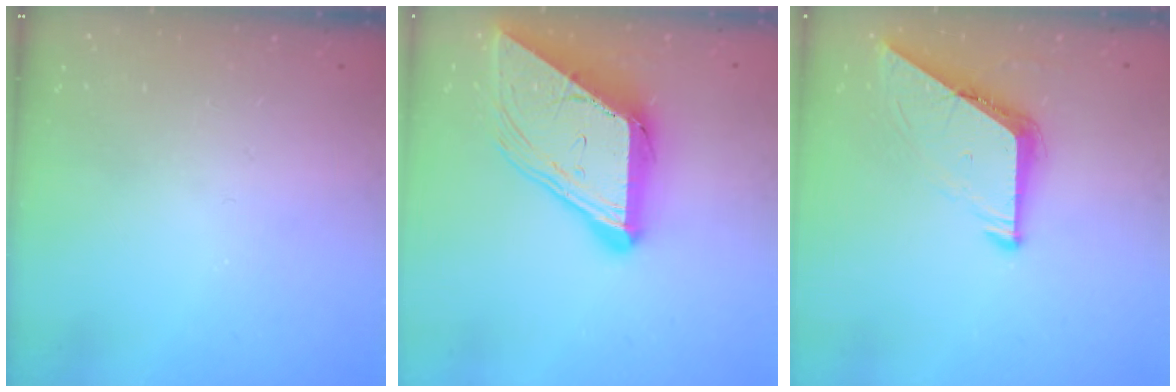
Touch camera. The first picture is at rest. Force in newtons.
{"total": 18.6, "press": 18.5, "slide": 2.0}
{"total": 8.6, "press": 8.5, "slide": 0.9}